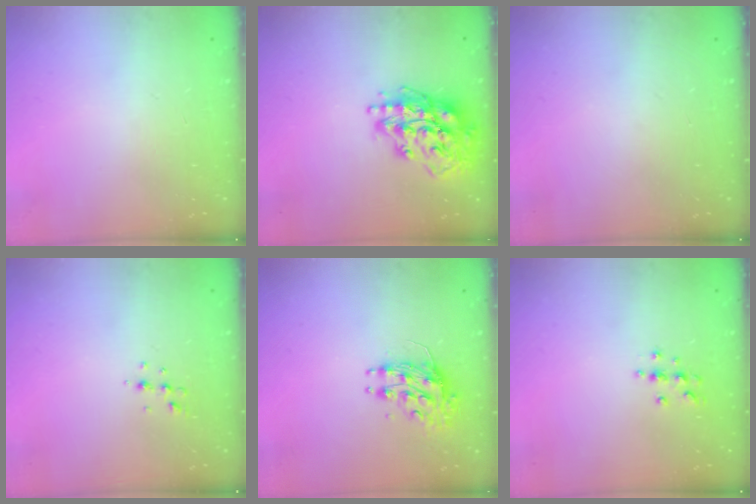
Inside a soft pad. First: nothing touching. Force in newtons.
{"total": 17.5, "press": 17.5, "slide": 0.9}
{"total": 0.0}
{"total": 3.8, "press": 3.6, "slide": 1.3}
{"total": 10.4, "press": 10.3, "slide": 0.8}
{"total": 4.0, "press": 3.9, "slide": 0.5}